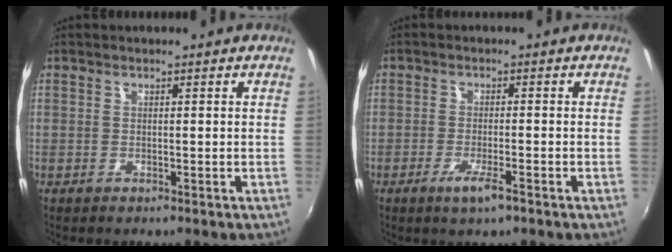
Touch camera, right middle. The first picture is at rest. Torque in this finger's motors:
{"motor_torque": [0.45, -0.28, 0.21, 0.07]}